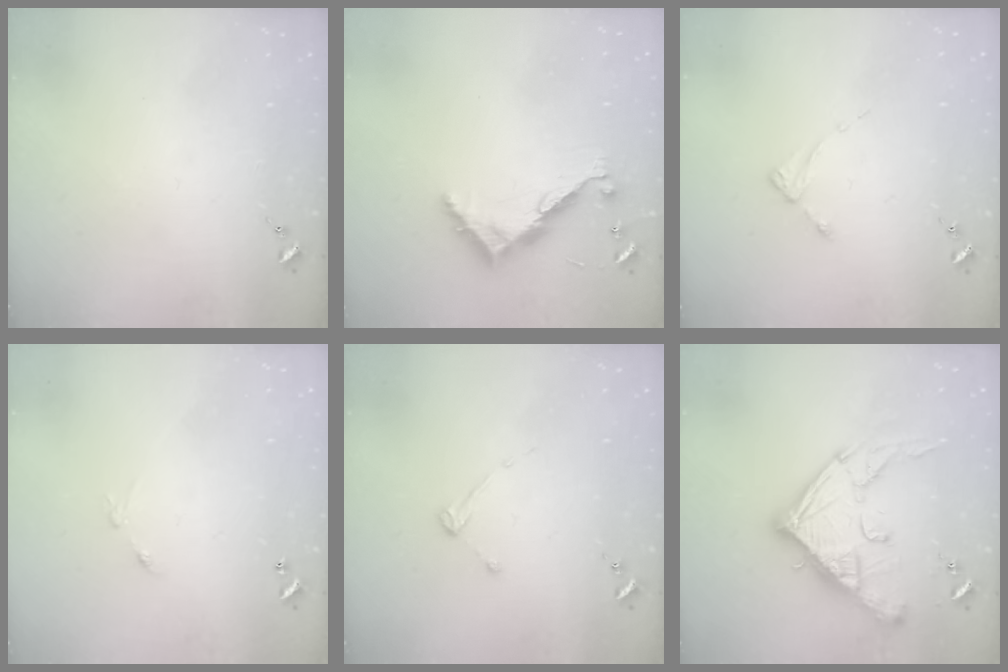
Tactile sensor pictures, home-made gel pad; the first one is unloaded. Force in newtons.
{"total": 9.0, "press": 9.0, "slide": 0.5}
{"total": 2.1, "press": 2.0, "slide": 0.4}
{"total": 5.0, "press": 5.0, "slide": 0.5}
{"total": 2.6, "press": 2.5, "slide": 0.4}
{"total": 19.6, "press": 19.5, "slide": 2.0}